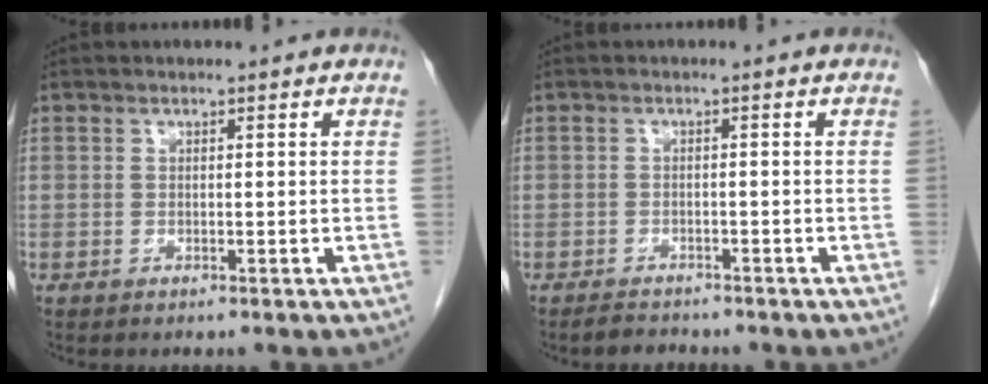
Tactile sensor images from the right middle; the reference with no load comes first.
{"total": 2.0, "force": [-1.9, 0.6, 0.3], "torque": [-0.012, -0.004, -0.030]}